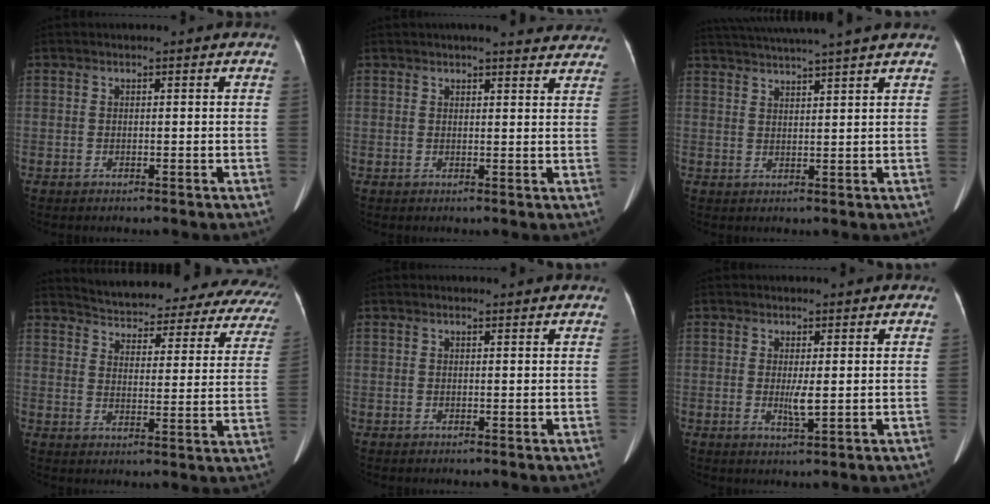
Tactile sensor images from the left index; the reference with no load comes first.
{"total": 11.4, "force": [10.4, 2.3, 4.0], "torque": [-0.025, 0.008, 0.100]}
{"total": 12.2, "force": [11.0, -1.2, 5.2], "torque": [-0.097, 0.019, 0.152]}
{"total": 25.8, "force": [23.5, 6.8, 8.3], "torque": [-0.114, -0.044, 0.268]}
{"total": 1.5, "force": [1.4, 0.2, 0.4], "torque": [-0.016, 0.009, 0.014]}
{"total": 2.5, "force": [0.2, 0.3, 2.5], "torque": [-0.048, -0.006, 0.007]}